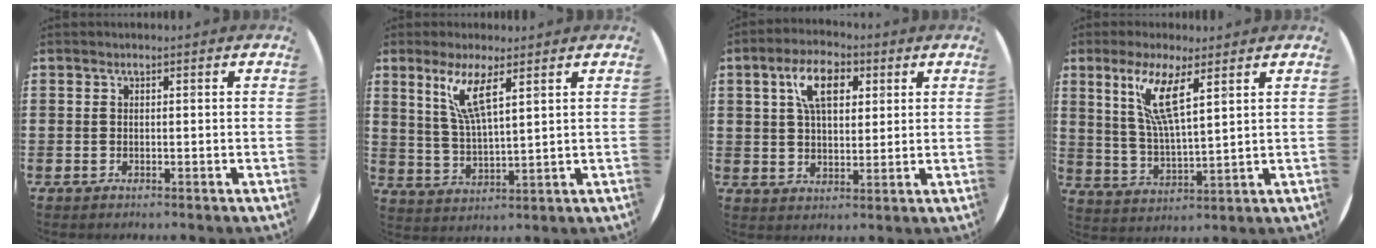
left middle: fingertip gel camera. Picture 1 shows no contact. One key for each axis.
{"total": 6.4, "fx": 4.1, "fy": 0.9, "fz": 4.8, "tx": -0.106, "ty": -0.005, "tz": 0.070}
{"total": 7.8, "fx": 3.7, "fy": 4.0, "fz": 5.5, "tx": -0.106, "ty": 0.011, "tz": 0.062}
{"total": 7.7, "fx": 4.7, "fy": 1.3, "fz": 6.0, "tx": -0.132, "ty": -0.008, "tz": 0.081}